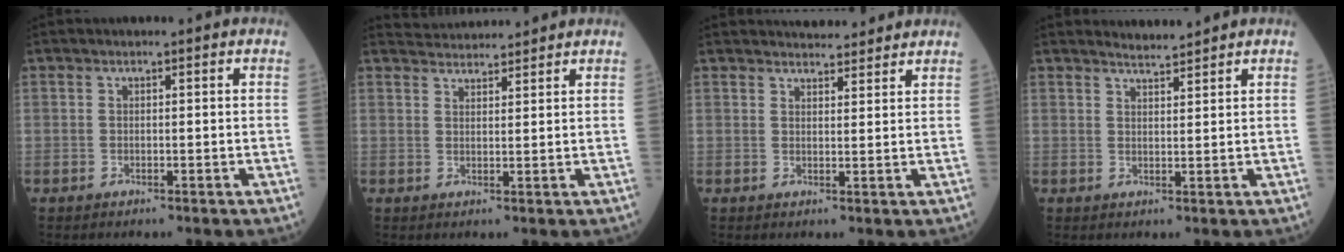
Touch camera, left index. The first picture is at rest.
{"total": 5.0, "force": [5.0, 0.2, 0.3], "torque": [-0.013, 0.031, 0.081]}
{"total": 5.6, "force": [5.4, 1.2, 1.1], "torque": [-0.013, 0.012, 0.068]}
{"total": 2.1, "force": [2.1, -0.3, -0.1], "torque": [-0.004, 0.002, 0.043]}